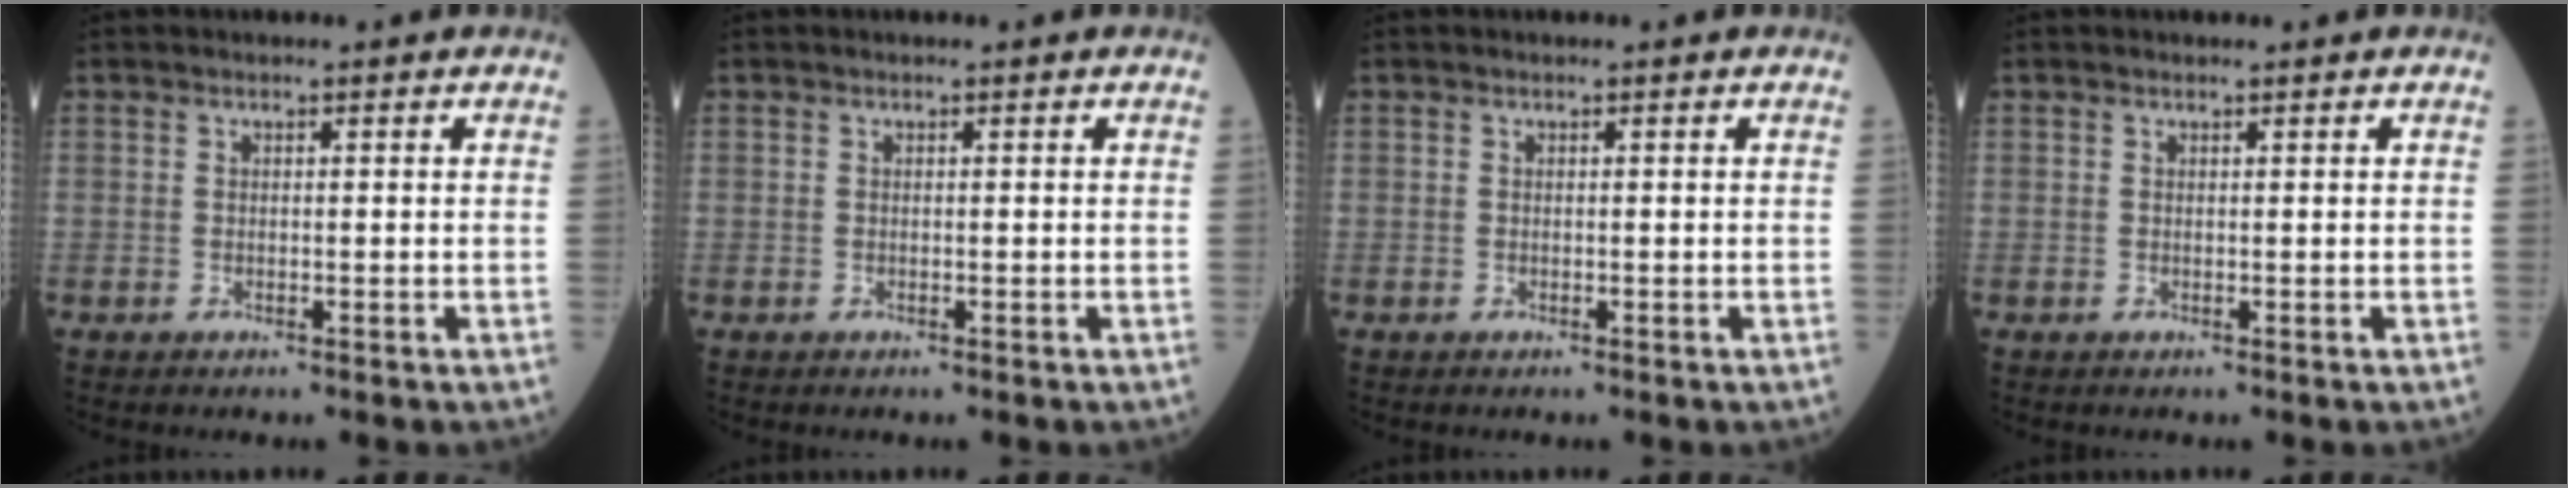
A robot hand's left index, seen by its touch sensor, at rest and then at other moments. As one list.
[{"total": 0.0}, {"total": 0.0}, {"total": 0.0}]